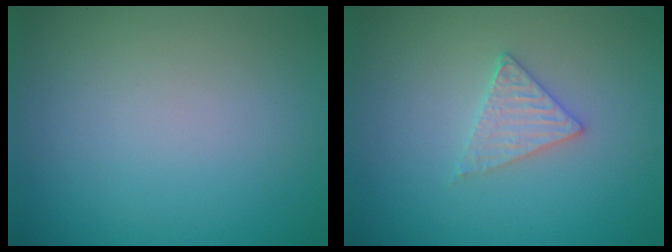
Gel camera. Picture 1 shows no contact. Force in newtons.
{"total": 2.1, "press": 2.1, "slide": 0.3}